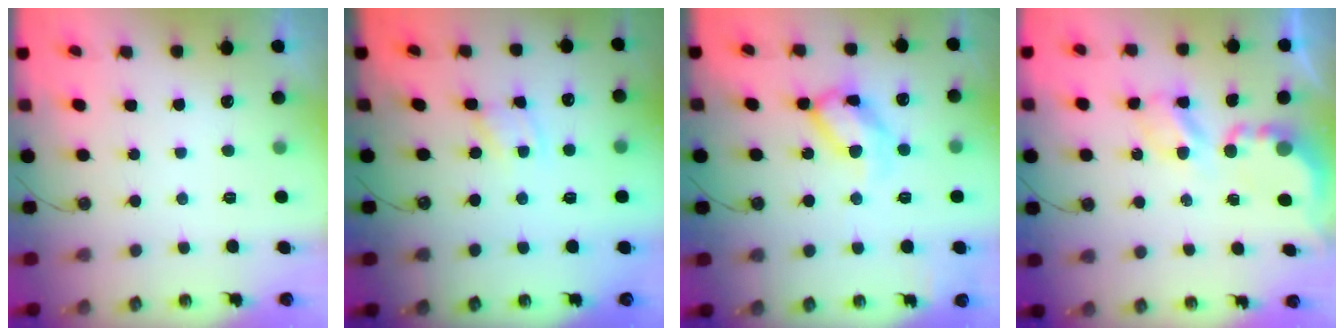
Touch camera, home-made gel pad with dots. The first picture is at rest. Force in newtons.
{"total": 1.2, "press": 1.2, "slide": 0.2}
{"total": 14.6, "press": 14.5, "slide": 1.7}
{"total": 5.4, "press": 5.4, "slide": 0.1}